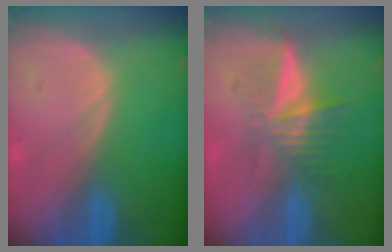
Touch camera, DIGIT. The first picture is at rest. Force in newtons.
{"total": 6.1, "press": 5.3, "slide": 3.1}